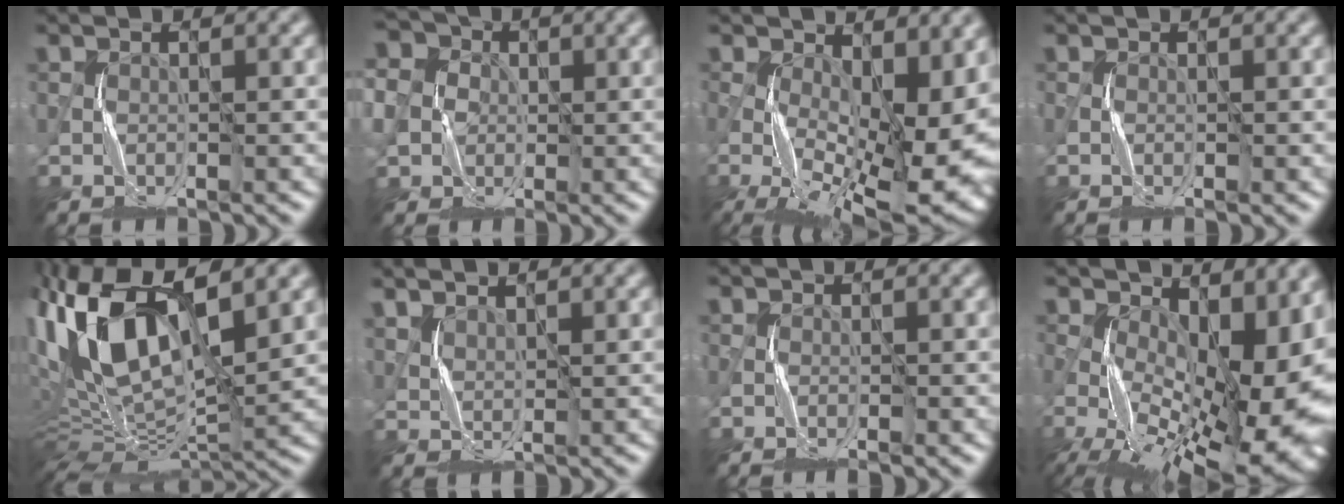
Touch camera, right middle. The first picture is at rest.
{"total": 10.9, "force": [-0.1, 9.9, 4.6], "torque": [-0.111, 0.014, -0.052]}
{"total": 15.9, "force": [-2.3, 7.3, 13.9], "torque": [-0.229, -0.035, -0.016]}
{"total": 0.7, "force": [-0.3, 0.4, 0.5], "torque": [-0.014, -0.004, -0.009]}
{"total": 13.7, "force": [3.6, 5.9, 11.8], "torque": [-0.233, 0.010, 0.066]}
{"total": 2.1, "force": [2.0, 0.5, 0.4], "torque": [-0.010, 0.004, 0.039]}
{"total": 1.0, "force": [-0.6, 0.4, 0.7], "torque": [-0.018, -0.004, -0.013]}
{"total": 19.5, "force": [-3.2, 10.2, 16.3], "torque": [-0.240, -0.033, -0.029]}